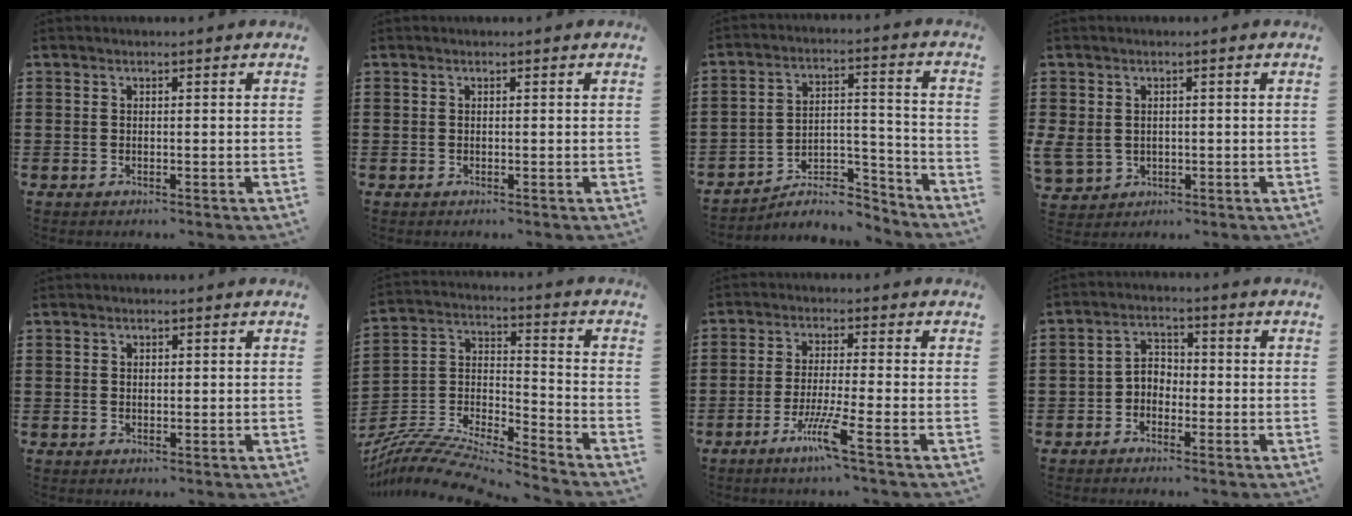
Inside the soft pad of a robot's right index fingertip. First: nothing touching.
{"total": 0.0}
{"total": 7.1, "force": [-6.2, 2.3, 2.5], "torque": [-0.035, 0.021, -0.117]}
{"total": 2.6, "force": [0.4, 2.4, 0.9], "torque": [-0.035, 0.005, 0.004]}
{"total": 0.6, "force": [0.4, 0.4, 0.2], "torque": [-0.005, 0.004, 0.008]}
{"total": 9.6, "force": [-9.2, 1.1, 2.8], "torque": [-0.059, 0.011, -0.186]}
{"total": 6.6, "force": [-3.8, -0.1, 5.5], "torque": [-0.114, -0.015, -0.071]}
{"total": 2.6, "force": [-1.7, 1.7, 0.9], "torque": [-0.023, 0.011, -0.039]}